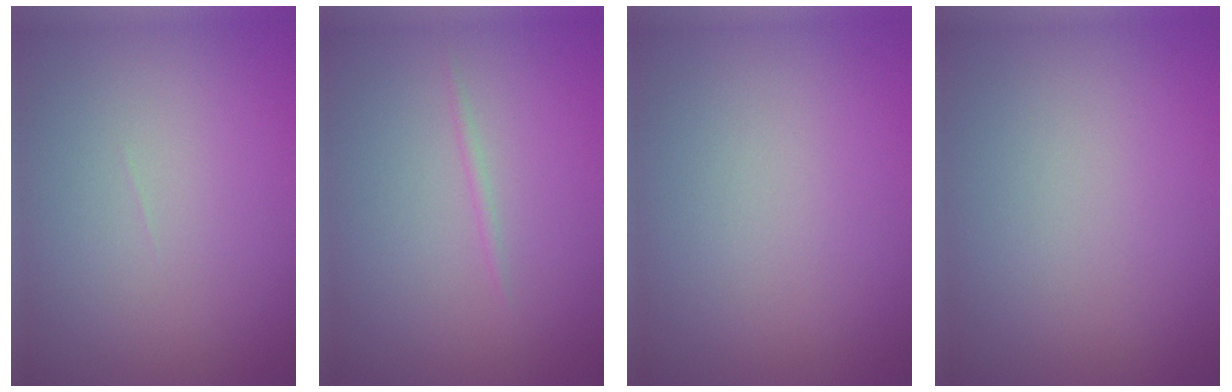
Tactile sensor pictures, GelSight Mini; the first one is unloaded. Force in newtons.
{"total": 0.5, "press": 0.5, "slide": 0.1}
{"total": 0.0}
{"total": 0.0}